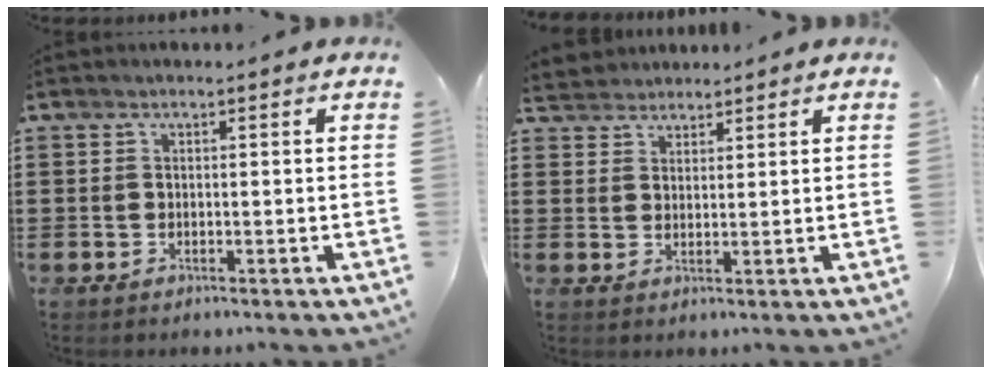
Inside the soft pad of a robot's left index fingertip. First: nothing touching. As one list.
[{"total": 2.7, "force": [2.4, 1.0, -0.6], "torque": [0.000, 0.003, 0.047]}]